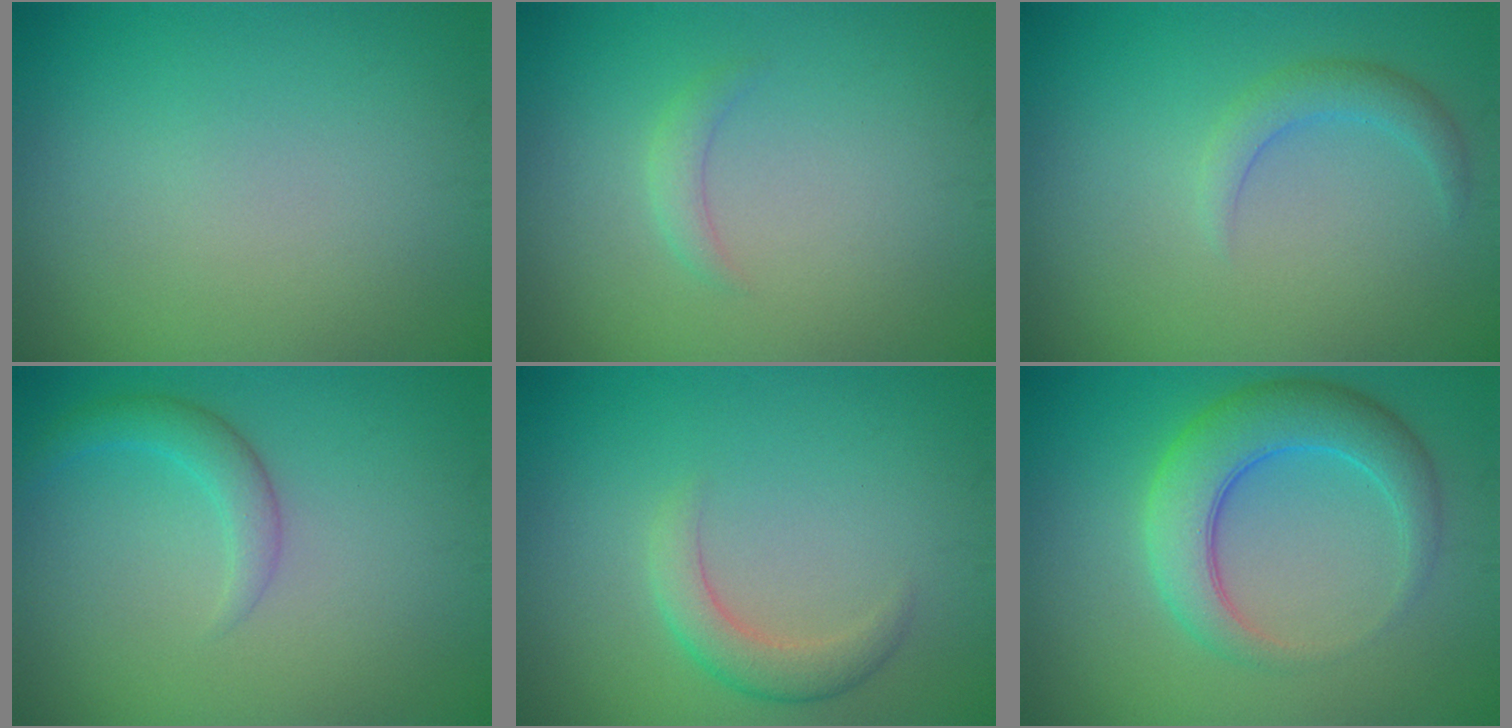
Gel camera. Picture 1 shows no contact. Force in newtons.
{"total": 1.2, "press": 1.2, "slide": 0.1}
{"total": 2.0, "press": 2.0, "slide": 0.1}
{"total": 2.2, "press": 2.2, "slide": 0.0}
{"total": 2.6, "press": 2.6, "slide": 0.0}
{"total": 5.8, "press": 5.8, "slide": 0.1}